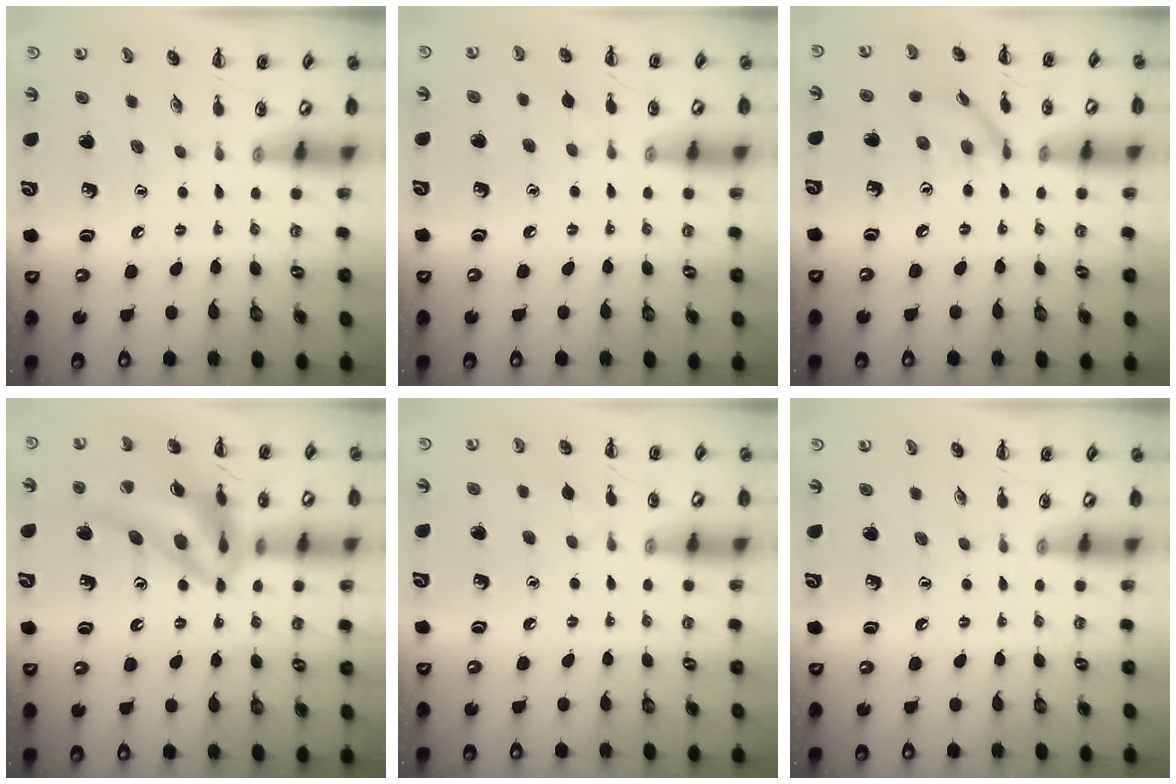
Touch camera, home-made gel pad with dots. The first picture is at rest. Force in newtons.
{"total": 3.9, "press": 3.6, "slide": 1.6}
{"total": 8.8, "press": 8.8, "slide": 0.9}
{"total": 19.1, "press": 18.3, "slide": 5.2}
{"total": 3.9, "press": 3.6, "slide": 1.6}
{"total": 0.0}